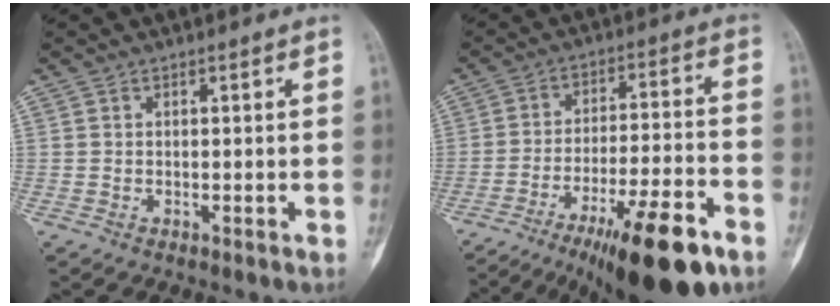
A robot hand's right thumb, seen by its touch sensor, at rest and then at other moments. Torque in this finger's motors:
{"motor_torque": [3.36, 1.60, 1.32, -1.45, 0.46]}